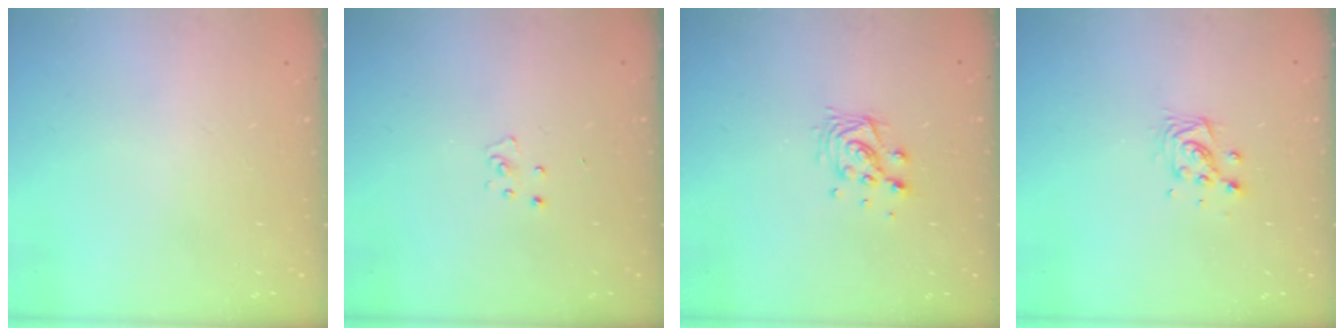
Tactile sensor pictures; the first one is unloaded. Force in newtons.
{"total": 2.6, "press": 2.6, "slide": 0.2}
{"total": 9.8, "press": 9.8, "slide": 0.6}
{"total": 6.3, "press": 6.3, "slide": 0.3}